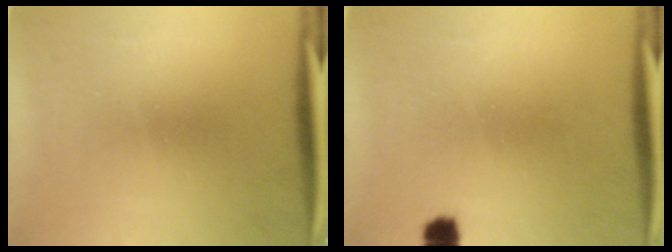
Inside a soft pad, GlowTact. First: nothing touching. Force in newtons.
{"total": 2.2}